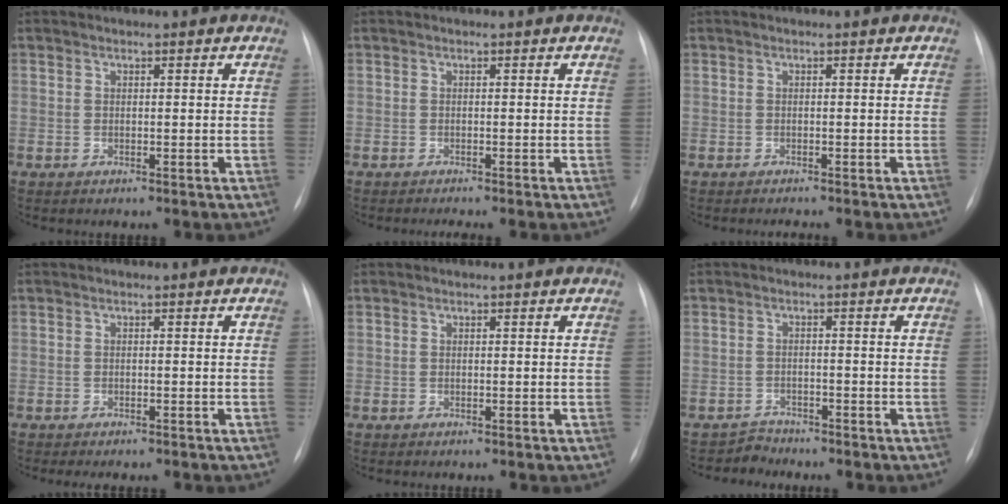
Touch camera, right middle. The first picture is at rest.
{"total": 1.8, "force": [-1.5, -0.3, 1.0], "torque": [-0.010, -0.001, -0.018]}
{"total": 1.0, "force": [-0.9, -0.2, 0.4], "torque": [-0.007, -0.002, -0.011]}
{"total": 3.3, "force": [-2.8, 0.9, 1.5], "torque": [-0.016, -0.004, -0.030]}
{"total": 0.0}
{"total": 2.4, "force": [-1.9, 0.4, -1.3], "torque": [0.028, -0.006, -0.037]}